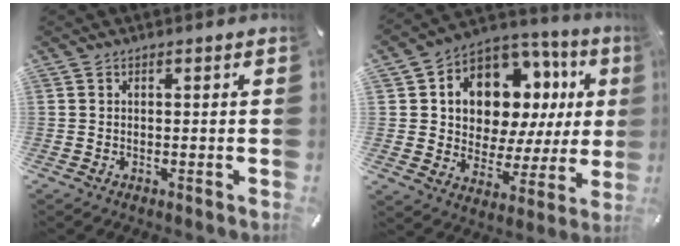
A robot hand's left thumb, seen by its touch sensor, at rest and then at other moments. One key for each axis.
{"total": 11.6, "fx": 5.7, "fy": 8.6, "fz": 5.3, "tx": -0.089, "ty": -0.061, "tz": 0.106}